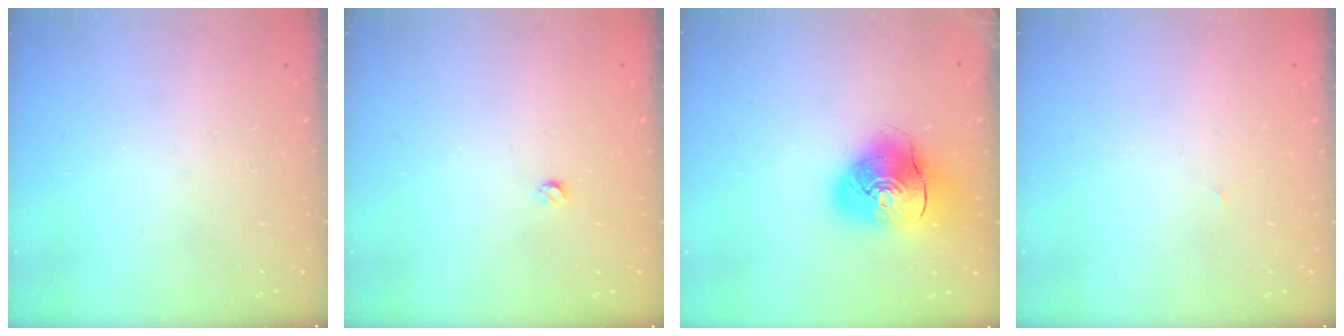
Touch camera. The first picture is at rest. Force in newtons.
{"total": 3.0, "press": 3.0, "slide": 0.5}
{"total": 13.9, "press": 13.7, "slide": 2.3}
{"total": 1.4, "press": 1.4, "slide": 0.0}